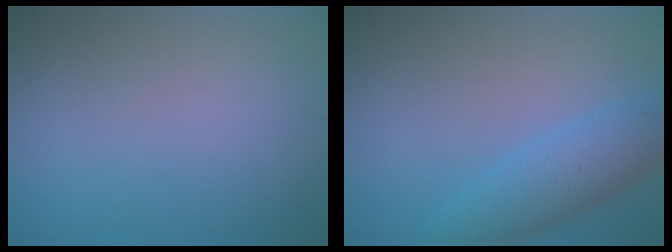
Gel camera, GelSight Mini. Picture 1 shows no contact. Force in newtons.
{"total": 4.4, "press": 4.4, "slide": 0.1}